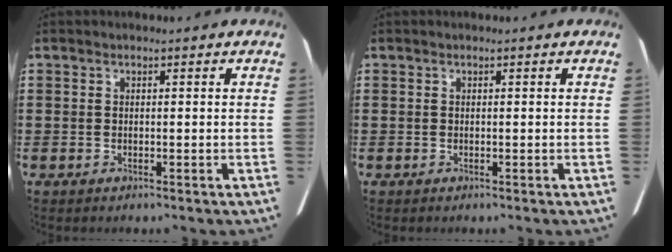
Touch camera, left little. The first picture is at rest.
{"total": 0.0}